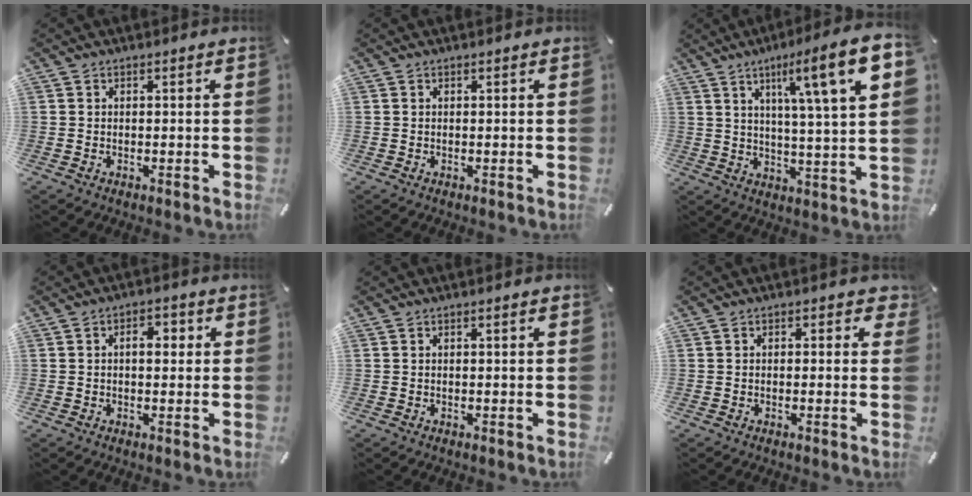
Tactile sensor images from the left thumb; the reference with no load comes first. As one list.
[{"total": 0.0}, {"total": 14.5, "force": [6.6, 1.6, 12.8], "torque": [-0.191, -0.040, 0.087]}, {"total": 4.1, "force": [0.4, 2.4, 3.3], "torque": [-0.043, 0.003, -0.002]}, {"total": 0.8, "force": [0.0, 0.1, 0.8], "torque": [-0.013, 0.000, 0.000]}, {"total": 1.8, "force": [-0.1, 1.2, 1.4], "torque": [-0.010, 0.001, -0.006]}]